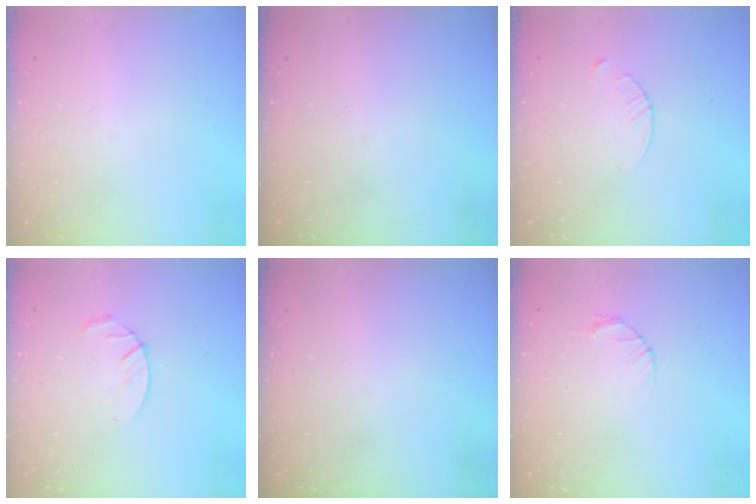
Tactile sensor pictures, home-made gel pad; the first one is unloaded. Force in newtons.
{"total": 0.0}
{"total": 2.9, "press": 2.9, "slide": 0.4}
{"total": 4.0, "press": 4.0, "slide": 0.6}
{"total": 0.0}
{"total": 2.7, "press": 2.7, "slide": 0.4}